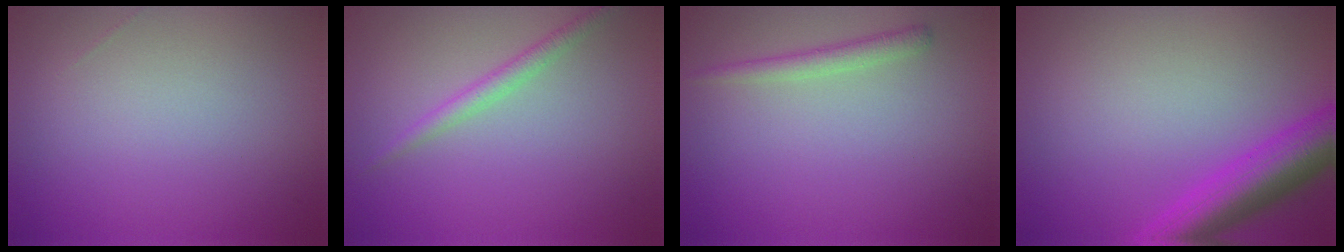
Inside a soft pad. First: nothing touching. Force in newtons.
{"total": 1.6, "press": 1.6, "slide": 0.0}
{"total": 1.5, "press": 1.5, "slide": 0.1}
{"total": 5.6, "press": 5.6, "slide": 0.3}